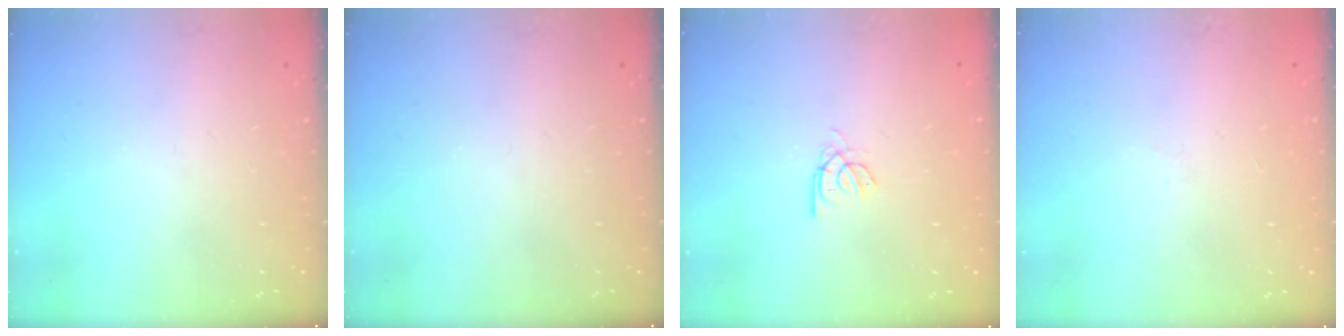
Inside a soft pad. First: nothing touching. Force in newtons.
{"total": 0.0}
{"total": 2.2, "press": 2.2, "slide": 0.2}
{"total": 2.0, "press": 1.9, "slide": 0.5}